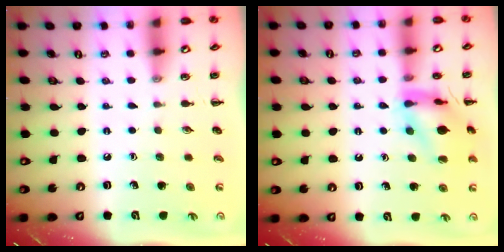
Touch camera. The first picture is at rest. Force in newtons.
{"total": 13.2, "press": 13.2, "slide": 0.7}